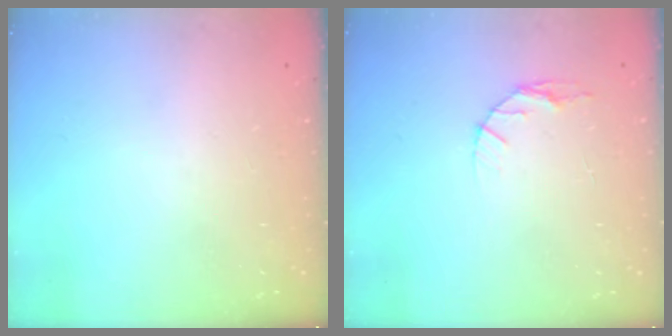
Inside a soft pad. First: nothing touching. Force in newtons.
{"total": 4.9, "press": 4.9, "slide": 0.6}